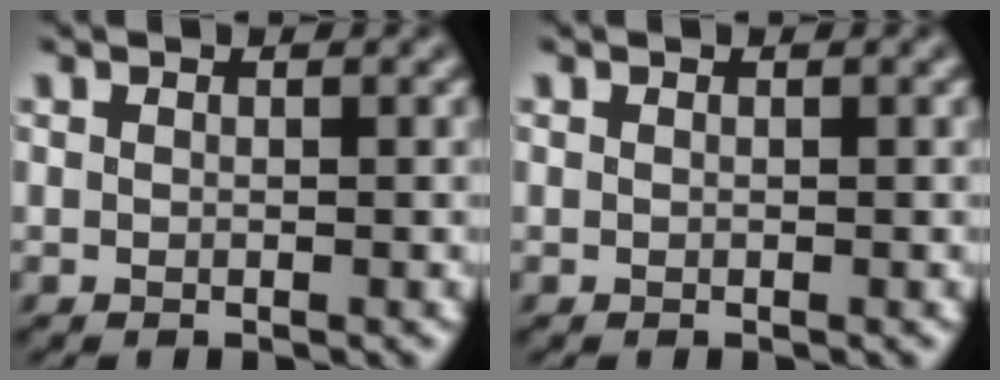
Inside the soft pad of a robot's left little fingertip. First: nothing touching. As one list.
[{"total": 0.0}]